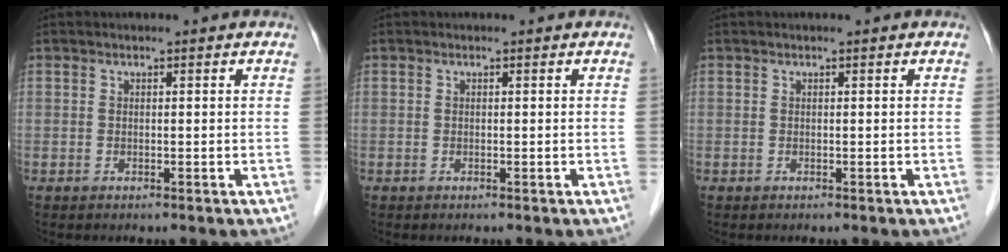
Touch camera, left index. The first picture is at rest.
{"total": 0.0}
{"total": 0.0}